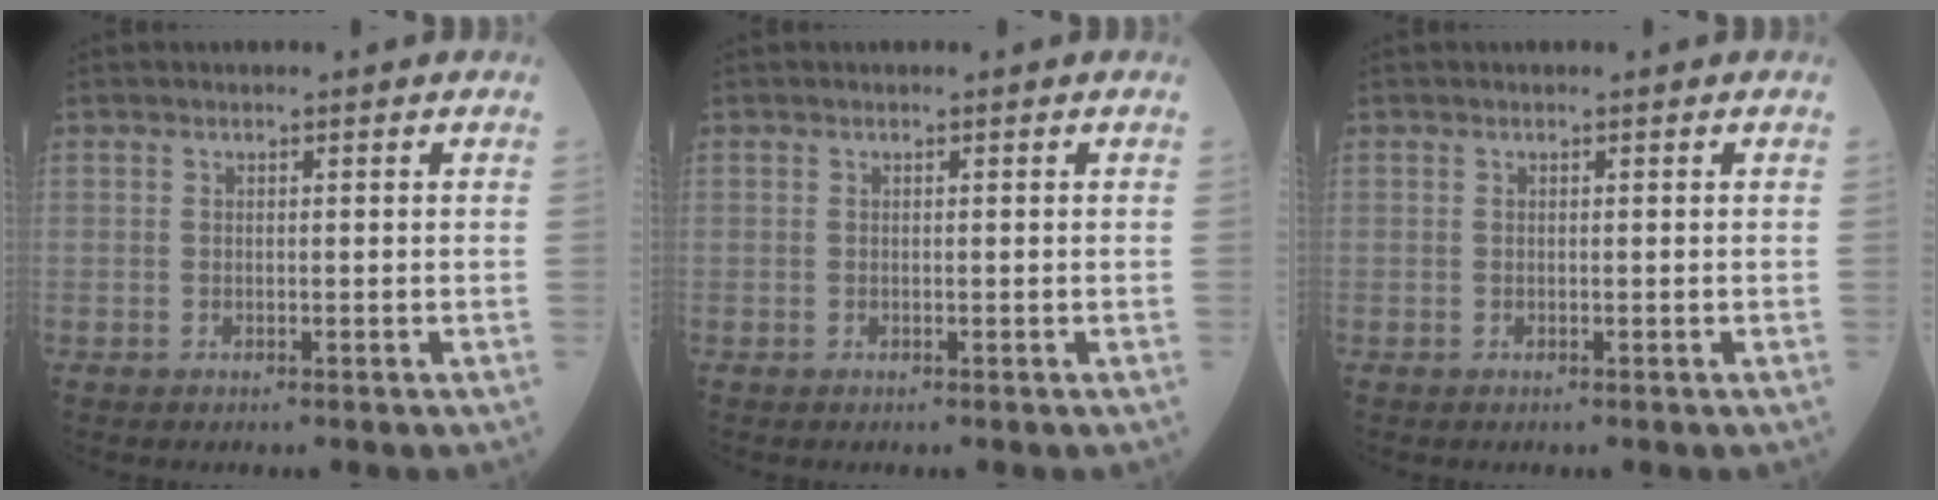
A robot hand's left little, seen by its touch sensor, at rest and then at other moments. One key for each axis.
{"total": 0.0}
{"total": 0.0}